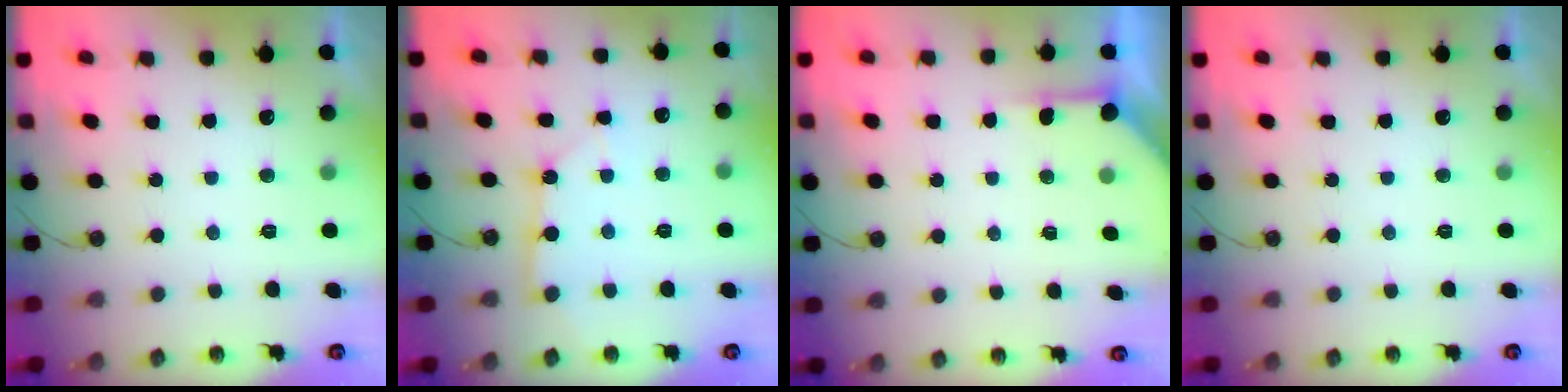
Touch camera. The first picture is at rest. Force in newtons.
{"total": 5.0, "press": 5.0, "slide": 0.3}
{"total": 3.5, "press": 3.4, "slide": 0.5}
{"total": 0.0}